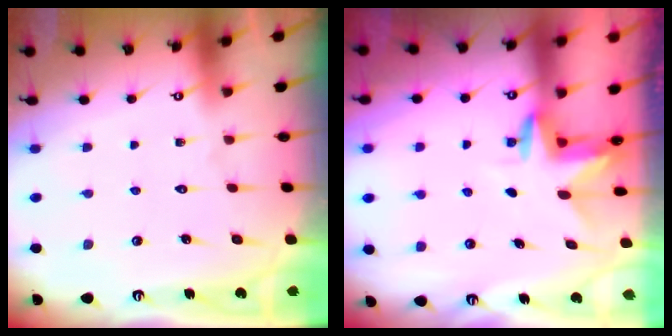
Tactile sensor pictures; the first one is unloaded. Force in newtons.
{"total": 3.2, "press": 3.2, "slide": 0.3}